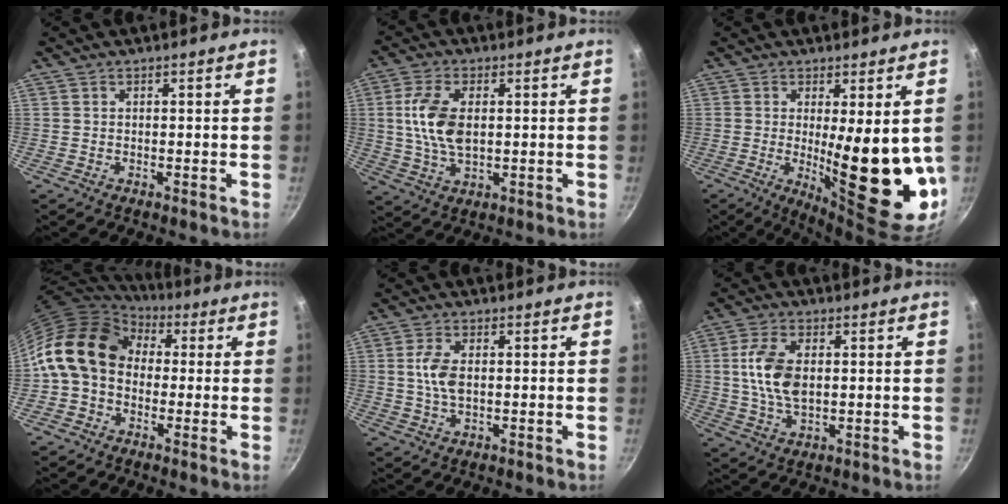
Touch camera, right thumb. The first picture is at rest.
{"total": 9.8, "force": [1.1, 5.3, 8.2], "torque": [-0.160, 0.002, 0.021]}
{"total": 16.7, "force": [0.0, 4.8, 16.0], "torque": [-0.206, -0.038, 0.015]}
{"total": 15.4, "force": [2.0, 12.0, 9.4], "torque": [-0.150, 0.033, 0.016]}
{"total": 5.4, "force": [0.4, 2.9, 4.6], "torque": [-0.093, 0.004, 0.007]}
{"total": 9.6, "force": [1.0, 5.3, 8.0], "torque": [-0.153, 0.003, 0.018]}